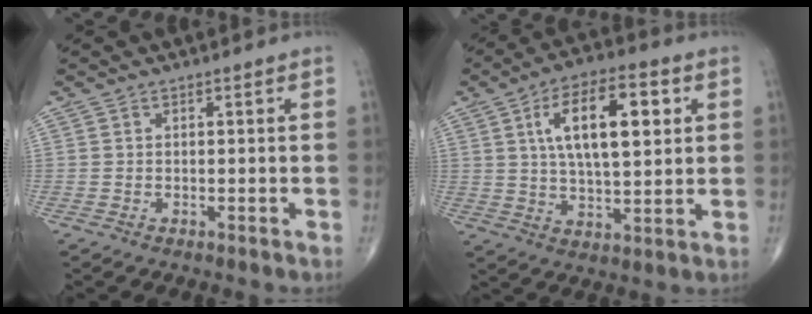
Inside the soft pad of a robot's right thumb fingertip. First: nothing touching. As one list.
[{"total": 15.6, "force": [4.3, 6.6, 13.4], "torque": [-0.211, 0.000, 0.072]}]